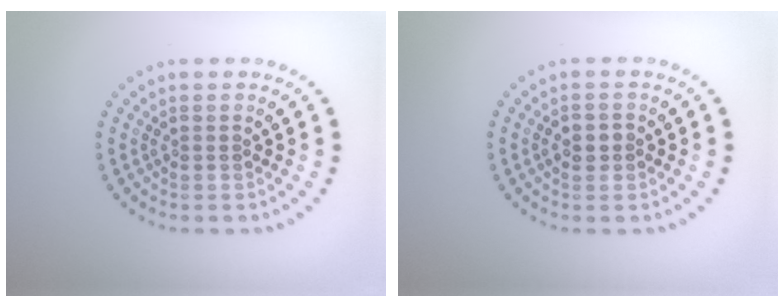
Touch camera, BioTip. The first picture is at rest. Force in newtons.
{"total": 1.6, "press": 1.5, "slide": 0.4}